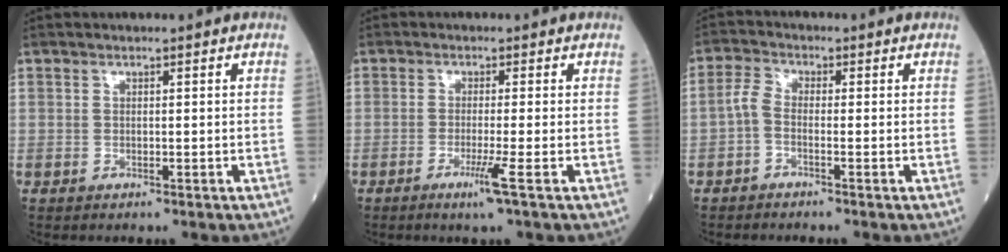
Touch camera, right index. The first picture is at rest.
{"total": 3.4, "force": [-1.6, -0.9, 2.9], "torque": [-0.058, -0.012, -0.034]}
{"total": 2.6, "force": [-1.0, 1.1, 2.2], "torque": [-0.054, 0.005, -0.026]}